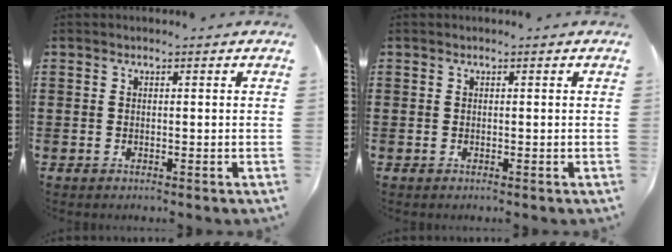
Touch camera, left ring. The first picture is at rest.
{"total": 0.0}